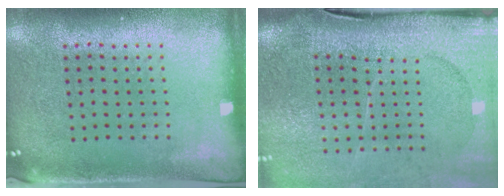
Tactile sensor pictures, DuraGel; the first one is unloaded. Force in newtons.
{"total": 4.7, "press": 3.8, "slide": 2.7}